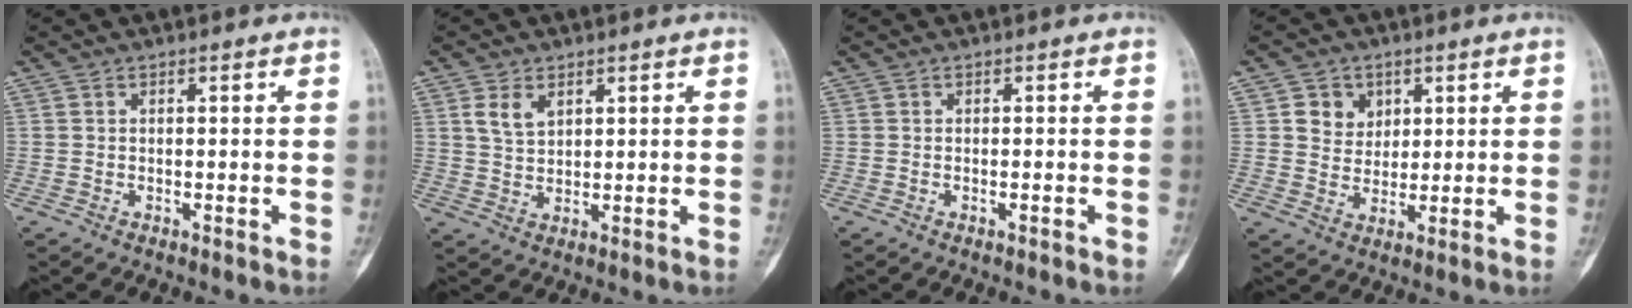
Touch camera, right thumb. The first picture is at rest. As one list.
[{"total": 4.4, "force": [2.1, 2.7, 2.7], "torque": [-0.040, -0.010, 0.045]}, {"total": 0.7, "force": [-0.3, 0.2, 0.6], "torque": [-0.012, 0.003, -0.003]}, {"total": 5.9, "force": [2.3, 5.1, 2.0], "torque": [-0.006, -0.008, 0.040]}]